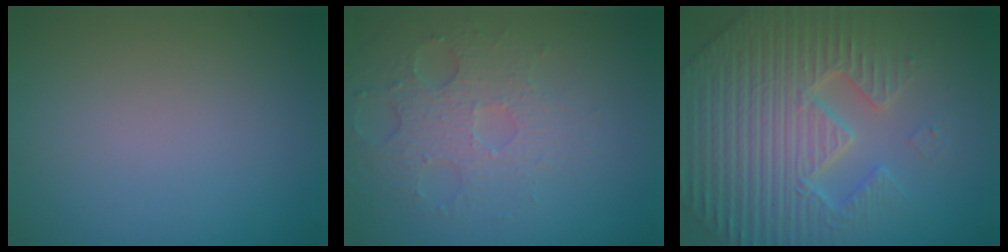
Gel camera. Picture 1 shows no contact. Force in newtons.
{"total": 3.5, "press": 3.2, "slide": 1.5}
{"total": 7.1, "press": 6.9, "slide": 1.8}